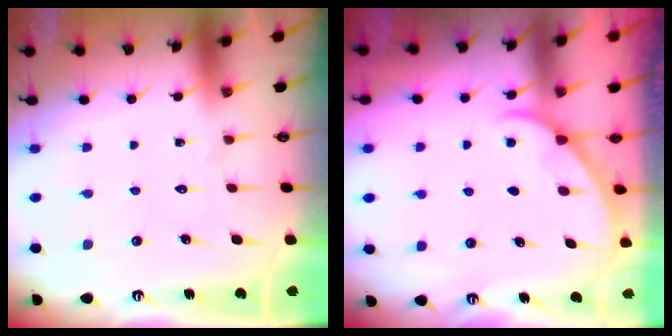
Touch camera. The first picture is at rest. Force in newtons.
{"total": 1.6, "press": 1.6, "slide": 0.2}